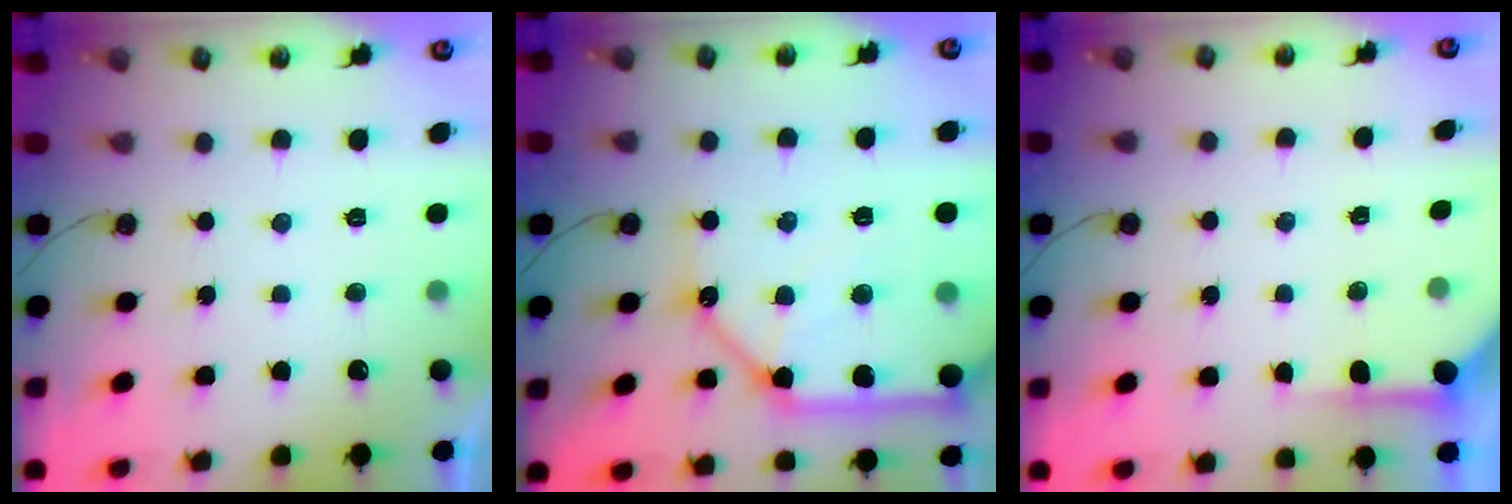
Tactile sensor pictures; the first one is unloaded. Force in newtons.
{"total": 23.9, "press": 23.6, "slide": 3.8}
{"total": 4.7, "press": 4.6, "slide": 0.2}